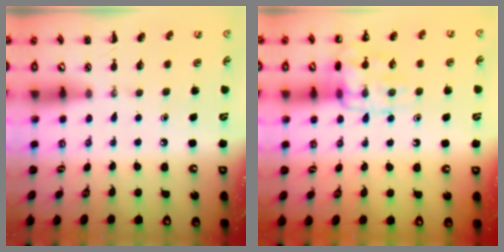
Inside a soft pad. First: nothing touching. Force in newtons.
{"total": 13.8, "press": 13.7, "slide": 1.0}